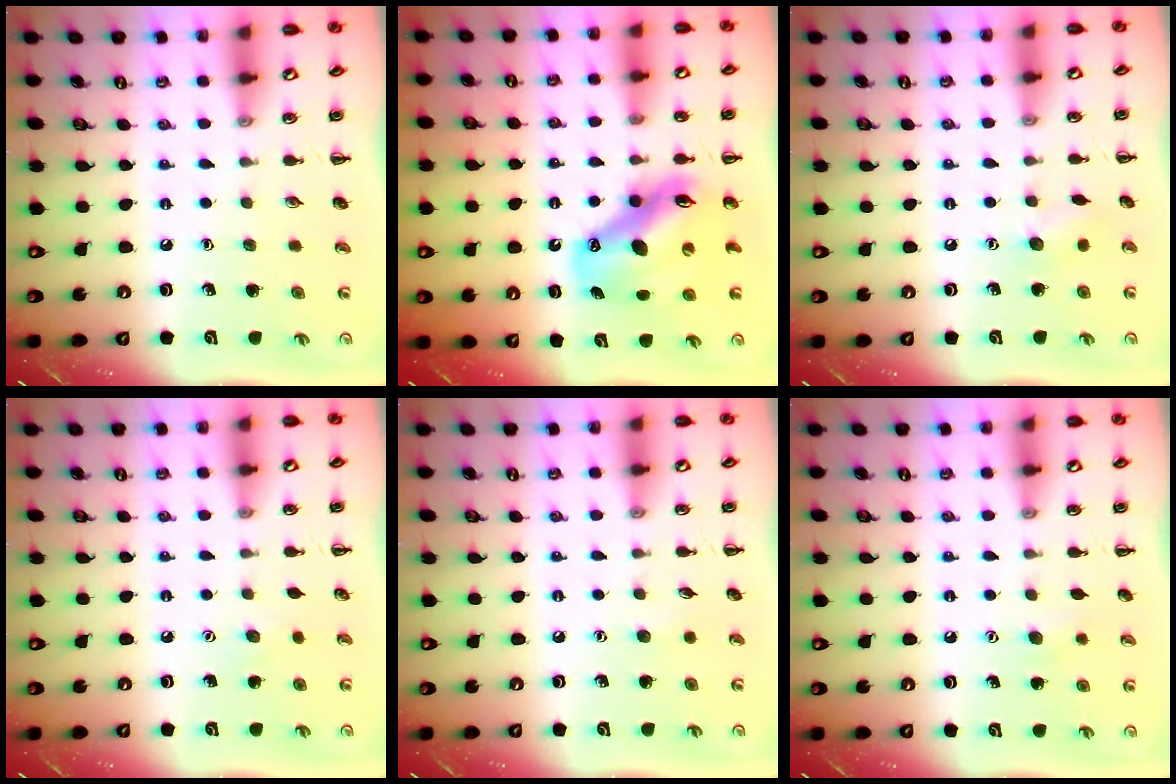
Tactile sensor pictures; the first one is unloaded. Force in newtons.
{"total": 12.7, "press": 12.2, "slide": 3.7}
{"total": 6.2, "press": 6.1, "slide": 1.3}
{"total": 3.4, "press": 3.3, "slide": 0.8}
{"total": 3.2, "press": 3.0, "slide": 0.8}
{"total": 6.1, "press": 5.9, "slide": 1.3}